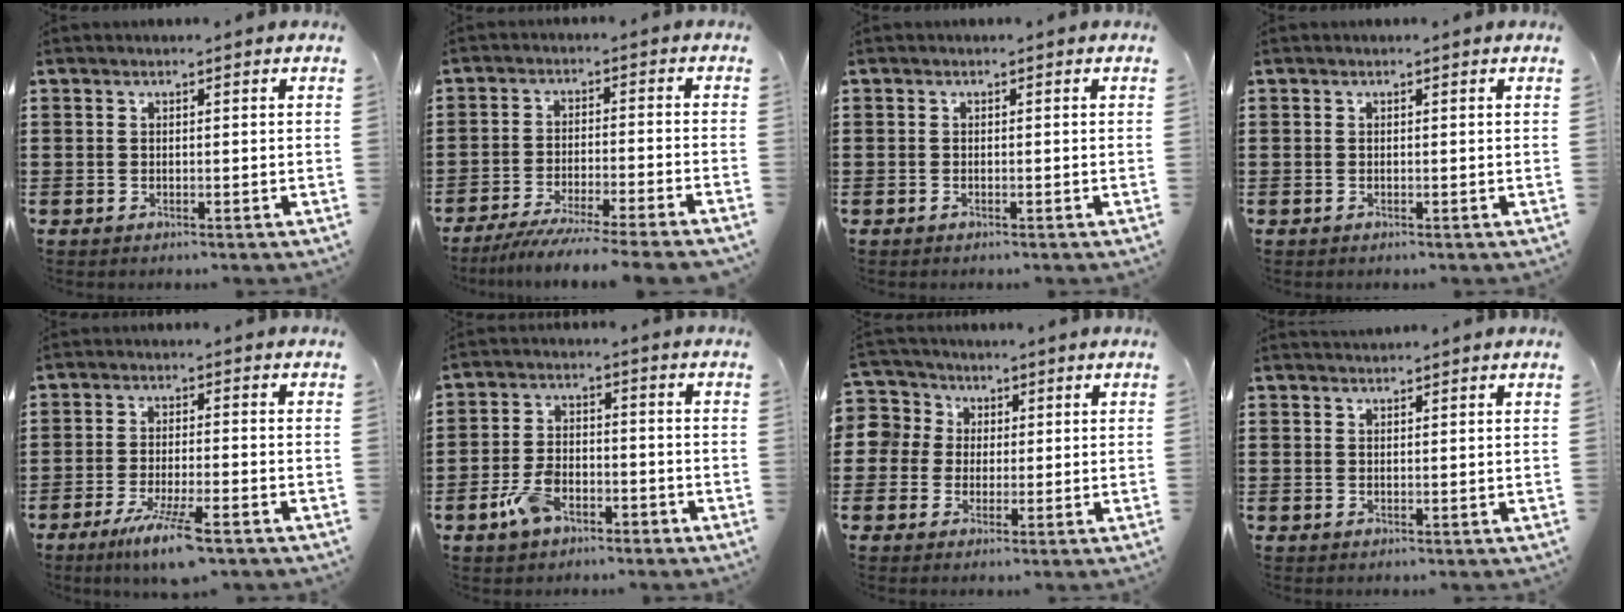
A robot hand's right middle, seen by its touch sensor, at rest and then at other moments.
{"total": 5.5, "force": [-5.1, -0.4, 2.0], "torque": [-0.038, -0.017, -0.100]}
{"total": 0.0}
{"total": 0.0}
{"total": 6.8, "force": [-4.6, 0.6, 5.0], "torque": [-0.095, -0.012, -0.081]}
{"total": 4.7, "force": [-2.3, 2.4, 3.3], "torque": [-0.073, 0.002, -0.046]}
{"total": 4.9, "force": [0.3, 4.9, -0.2], "torque": [-0.042, 0.003, -0.006]}
{"total": 0.9, "force": [0.9, 0.1, 0.0], "torque": [-0.002, 0.000, 0.018]}